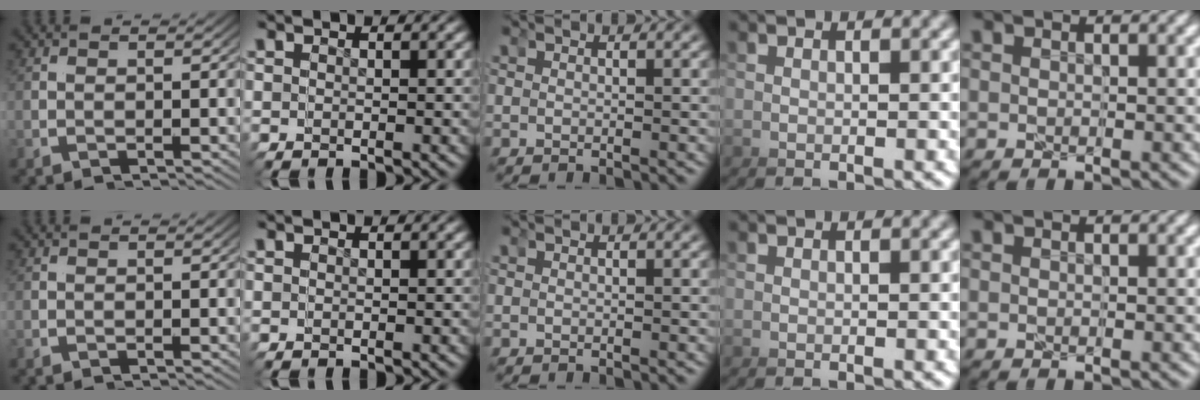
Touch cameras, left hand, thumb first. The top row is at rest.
{}